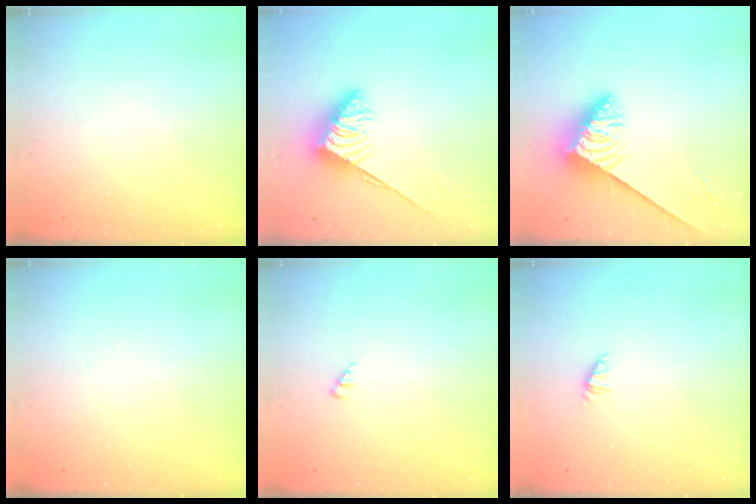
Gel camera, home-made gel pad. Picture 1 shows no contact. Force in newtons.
{"total": 3.9, "press": 3.9, "slide": 0.6}
{"total": 3.8, "press": 3.7, "slide": 0.6}
{"total": 0.0}
{"total": 2.1, "press": 2.1, "slide": 0.3}
{"total": 1.8, "press": 1.7, "slide": 0.4}